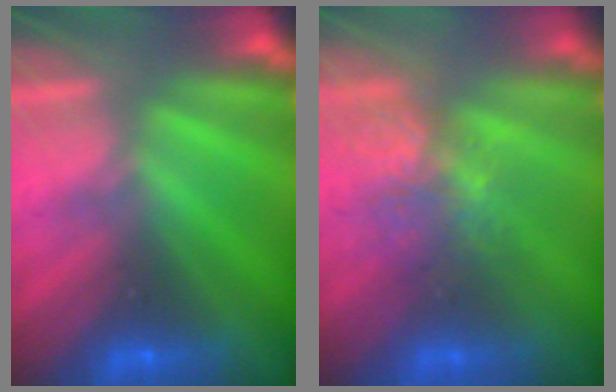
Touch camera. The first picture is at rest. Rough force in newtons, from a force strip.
{"total": 3.6}